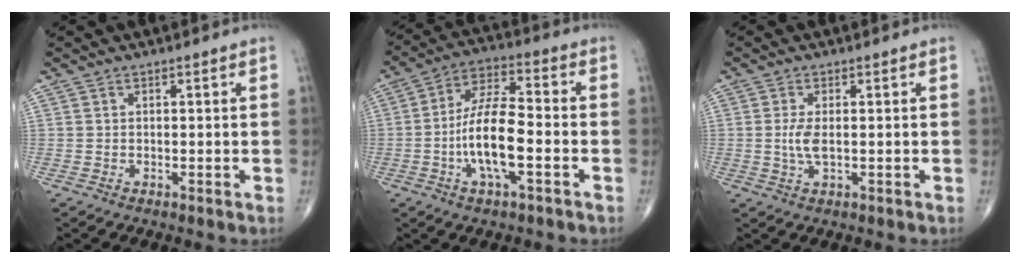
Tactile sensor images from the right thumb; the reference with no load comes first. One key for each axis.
{"total": 12.9, "fx": -3.3, "fy": 4.3, "fz": 11.7, "tx": -0.225, "ty": 0.032, "tz": -0.064}
{"total": 3.3, "fx": 0.0, "fy": 1.2, "fz": 3.1, "tx": -0.074, "ty": -0.004, "tz": 0.000}